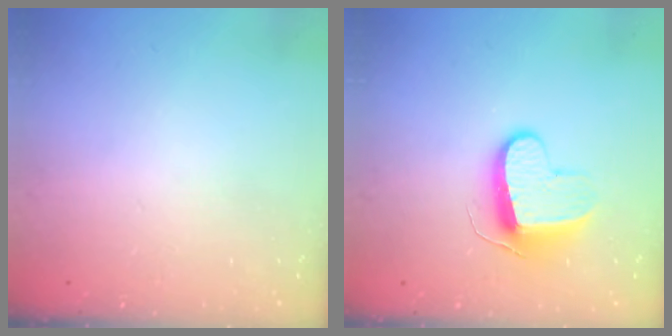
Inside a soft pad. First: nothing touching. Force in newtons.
{"total": 10.2, "press": 10.2, "slide": 0.3}